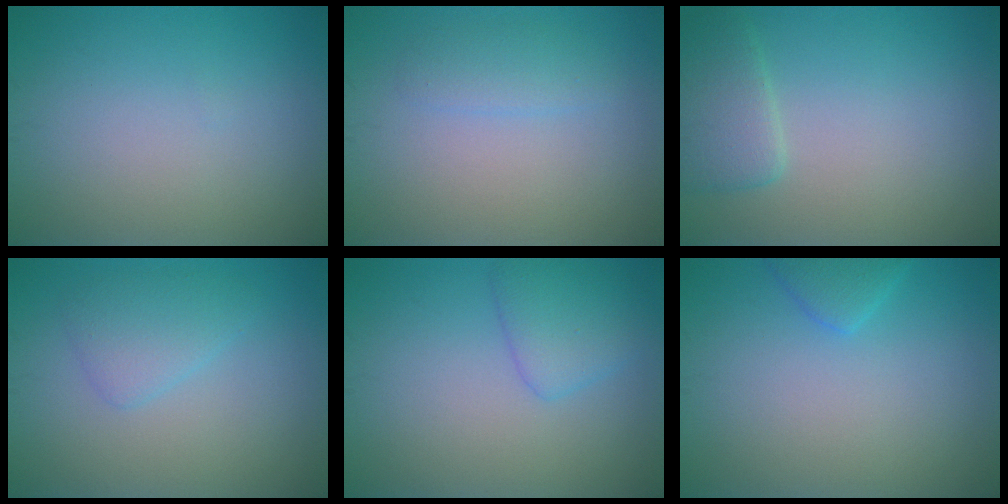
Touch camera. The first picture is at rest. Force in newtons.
{"total": 1.6, "press": 1.6, "slide": 0.0}
{"total": 2.9, "press": 2.9, "slide": 0.3}
{"total": 2.4, "press": 2.4, "slide": 0.1}
{"total": 2.7, "press": 2.7, "slide": 0.2}
{"total": 1.7, "press": 1.7, "slide": 0.2}